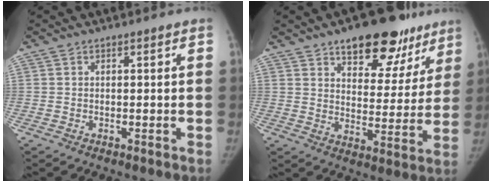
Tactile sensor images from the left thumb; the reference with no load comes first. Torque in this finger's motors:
{"motor_torque": [0.07, 0.06, 0.85, -0.80, 0.00]}